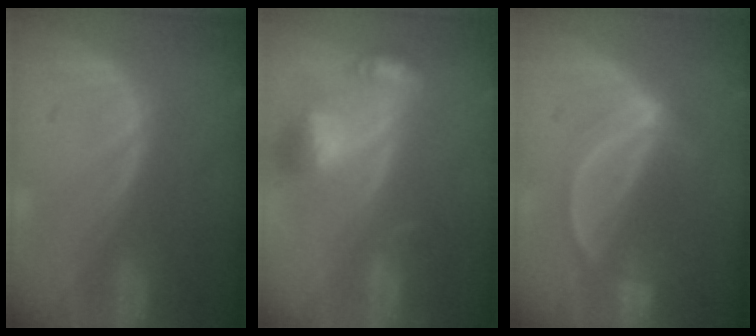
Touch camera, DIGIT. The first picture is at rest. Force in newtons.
{"total": 7.0, "press": 6.5, "slide": 2.5}
{"total": 5.3, "press": 4.8, "slide": 2.3}